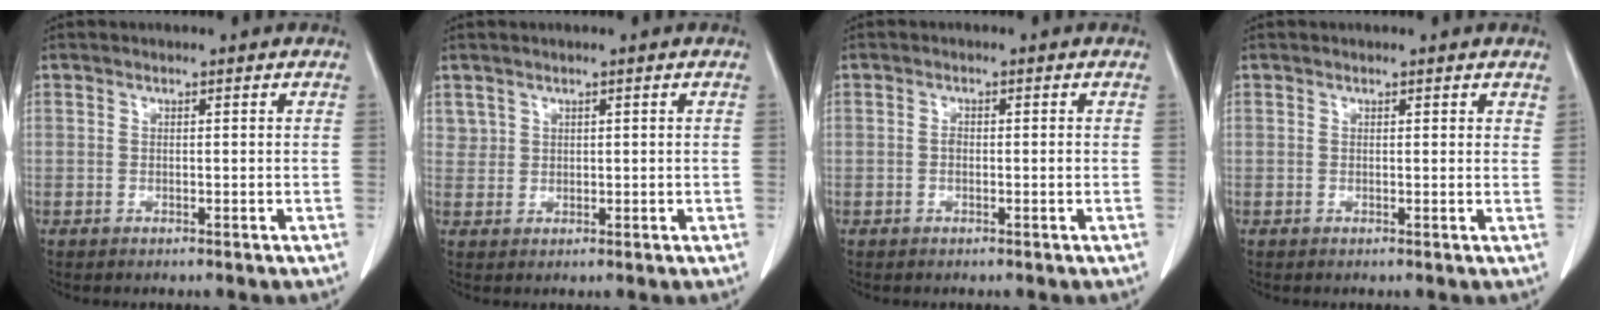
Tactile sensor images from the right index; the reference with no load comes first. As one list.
[{"total": 1.8, "force": [1.1, 1.5, 0.0], "torque": [0.013, 0.005, 0.017]}, {"total": 1.4, "force": [-0.1, 0.6, 1.2], "torque": [-0.021, 0.005, 0.000]}, {"total": 1.3, "force": [1.1, 0.4, 0.6], "torque": [-0.004, -0.001, 0.007]}]